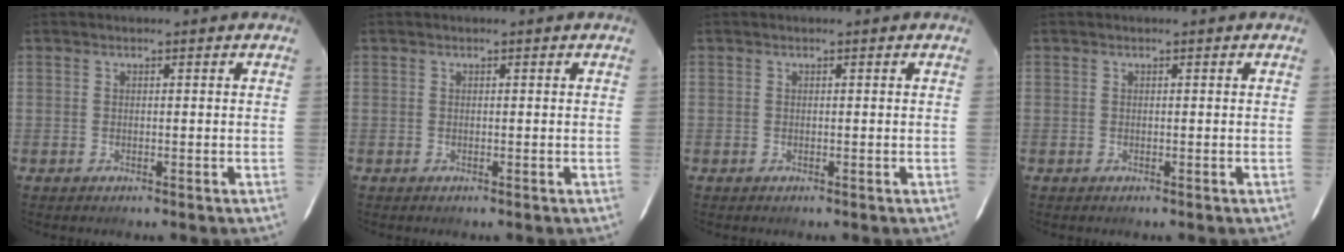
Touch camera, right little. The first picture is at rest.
{"total": 0.0}
{"total": 0.0}
{"total": 0.0}